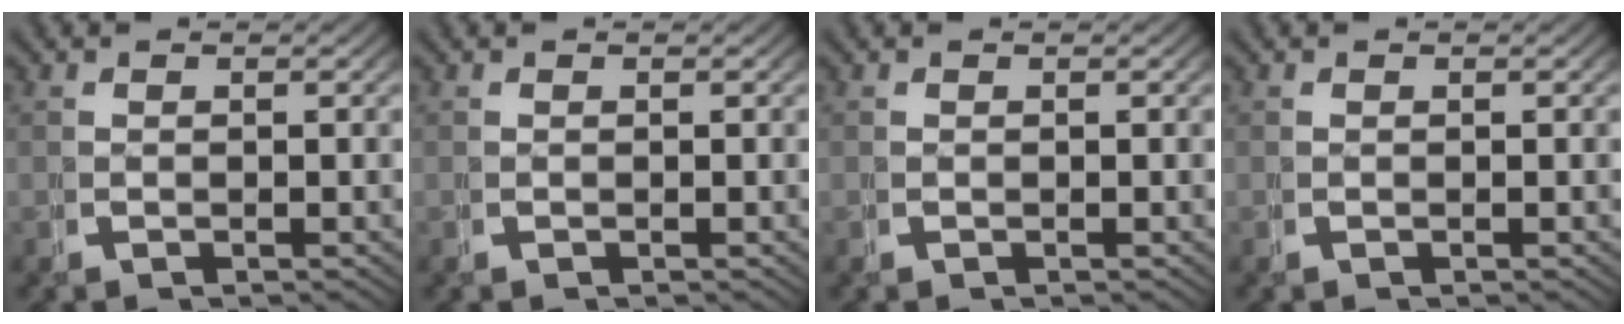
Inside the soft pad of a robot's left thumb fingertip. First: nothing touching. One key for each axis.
{"total": 0.0}
{"total": 0.0}
{"total": 0.0}